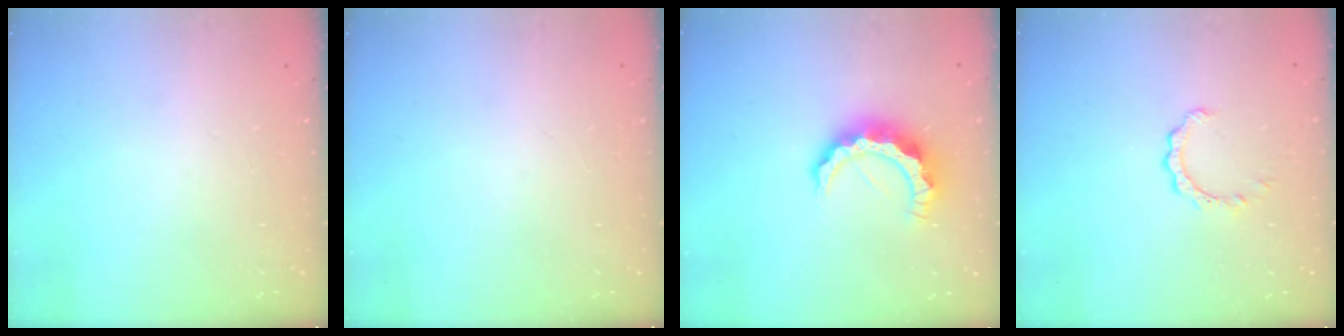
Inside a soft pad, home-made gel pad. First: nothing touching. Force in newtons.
{"total": 0.0}
{"total": 9.8, "press": 9.8, "slide": 0.8}
{"total": 2.7, "press": 2.7, "slide": 0.0}